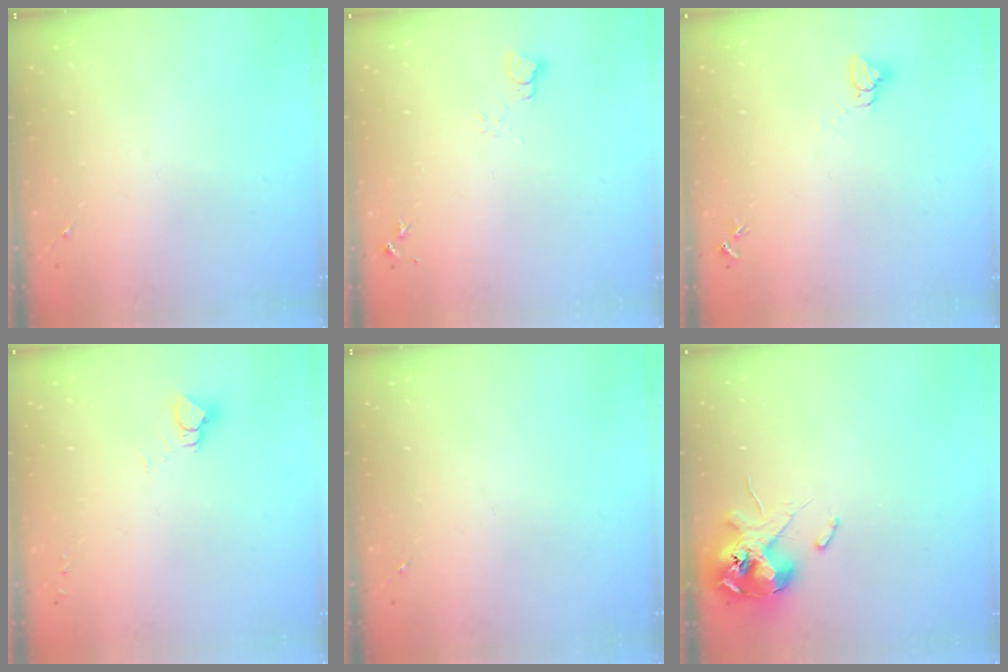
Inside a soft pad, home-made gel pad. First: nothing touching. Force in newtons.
{"total": 3.7, "press": 3.7, "slide": 0.4}
{"total": 2.8, "press": 2.8, "slide": 0.1}
{"total": 4.0, "press": 4.0, "slide": 0.3}
{"total": 0.0}
{"total": 12.4, "press": 12.3, "slide": 1.8}